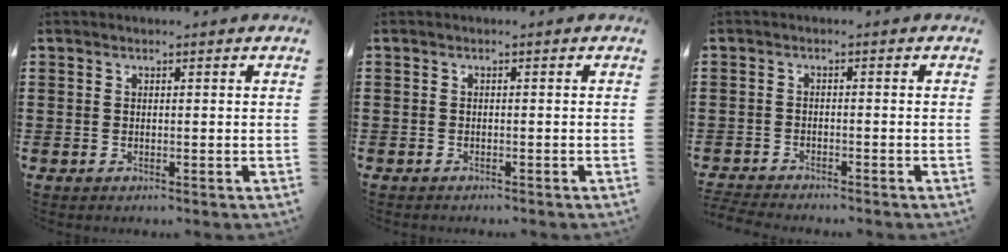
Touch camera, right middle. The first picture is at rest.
{"total": 0.6, "force": [-0.6, 0.0, 0.0], "torque": [-0.002, -0.002, -0.012]}
{"total": 2.6, "force": [-2.6, 0.1, 0.1], "torque": [-0.013, -0.007, -0.056]}